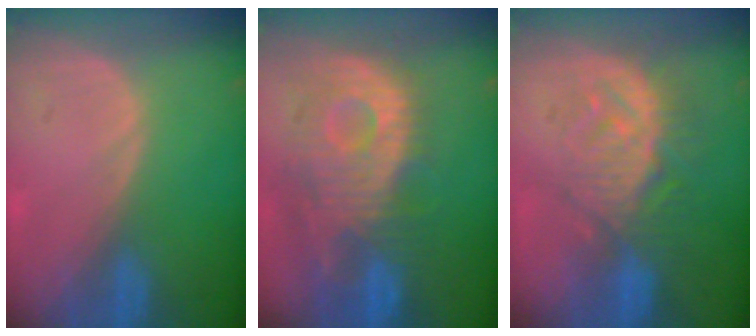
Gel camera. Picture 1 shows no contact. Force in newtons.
{"total": 12.1, "press": 10.7, "slide": 5.5}
{"total": 9.3, "press": 8.6, "slide": 3.6}